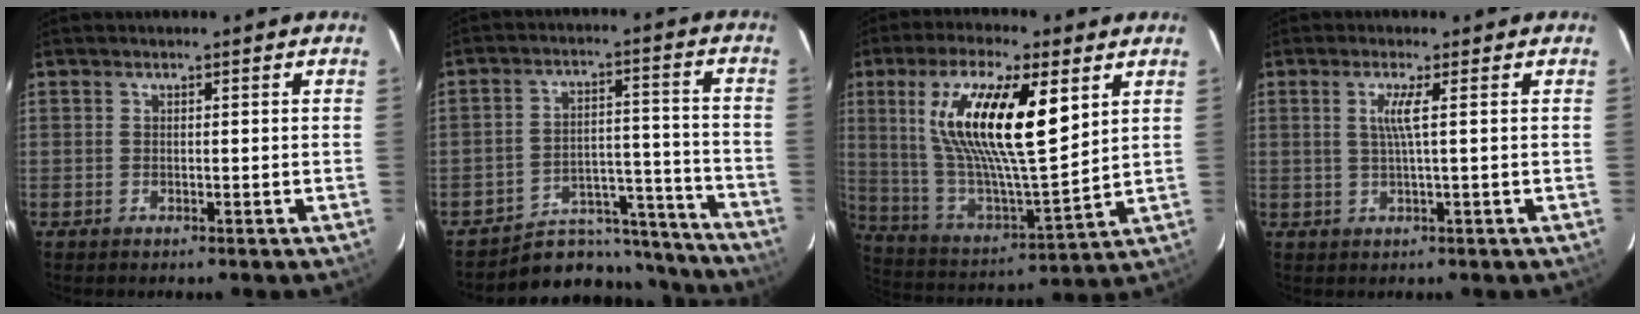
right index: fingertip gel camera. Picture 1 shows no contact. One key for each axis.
{"total": 15.8, "fx": -14.2, "fy": 6.6, "fz": 2.0, "tx": -0.031, "ty": 0.065, "tz": -0.187}
{"total": 21.9, "fx": 8.1, "fy": 6.0, "fz": 19.4, "tx": -0.358, "ty": 0.002, "tz": 0.152}
{"total": 3.1, "fx": 0.6, "fy": -0.7, "fz": 2.9, "tx": -0.055, "ty": -0.002, "tz": 0.013}